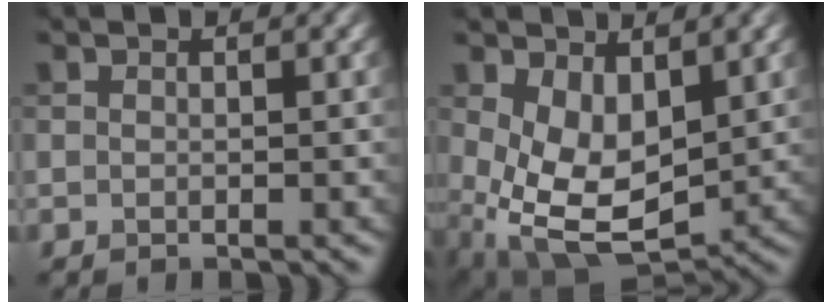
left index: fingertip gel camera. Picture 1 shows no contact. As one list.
[{"total": 7.7, "force": [0.6, 4.7, 6.0], "torque": [-0.126, -0.018, 0.019]}]